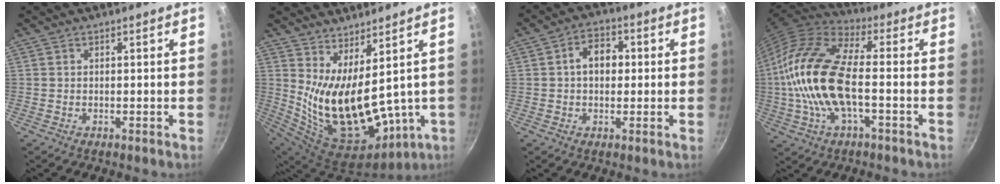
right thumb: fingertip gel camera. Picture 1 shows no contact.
{"total": 18.2, "force": [3.6, 8.5, 15.7], "torque": [-0.250, -0.063, 0.100]}
{"total": 6.5, "force": [0.6, 4.8, 4.4], "torque": [-0.040, 0.015, 0.000]}
{"total": 18.9, "force": [-2.1, 8.5, 16.8], "torque": [-0.329, 0.030, -0.056]}